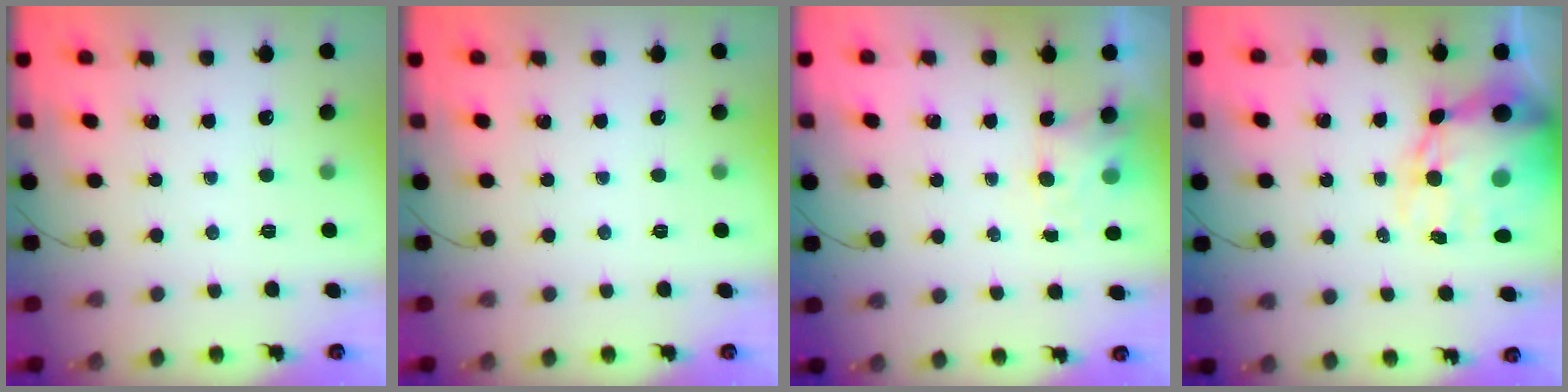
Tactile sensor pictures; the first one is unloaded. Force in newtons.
{"total": 0.0}
{"total": 3.8, "press": 3.7, "slide": 1.1}
{"total": 16.7, "press": 16.3, "slide": 3.5}